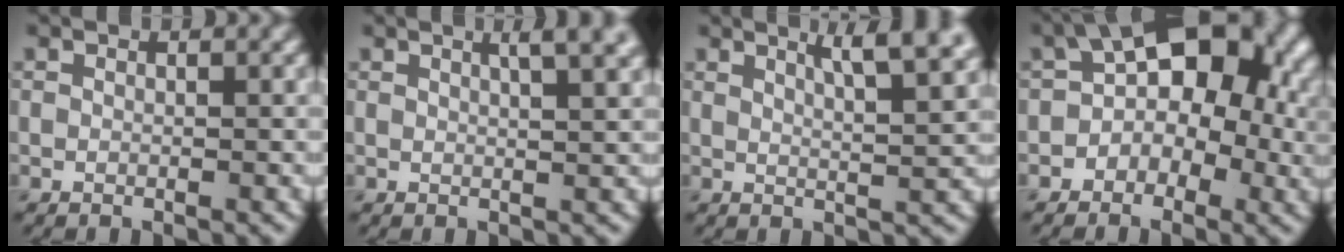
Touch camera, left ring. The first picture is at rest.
{"total": 4.5, "force": [2.3, 1.6, 3.5], "torque": [-0.017, 0.020, 0.007]}
{"total": 5.6, "force": [3.3, 1.4, 4.2], "torque": [-0.042, 0.020, 0.034]}
{"total": 9.0, "force": [0.7, 6.0, 6.8], "torque": [-0.059, 0.027, -0.011]}